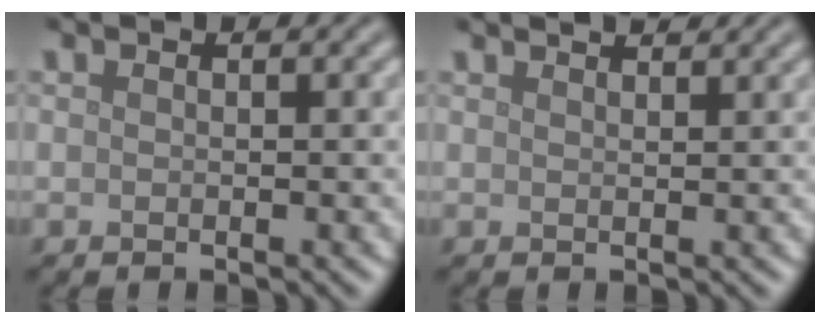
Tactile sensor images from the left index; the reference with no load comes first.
{"total": 3.1, "force": [2.6, 1.0, 1.5], "torque": [-0.001, 0.016, 0.007]}